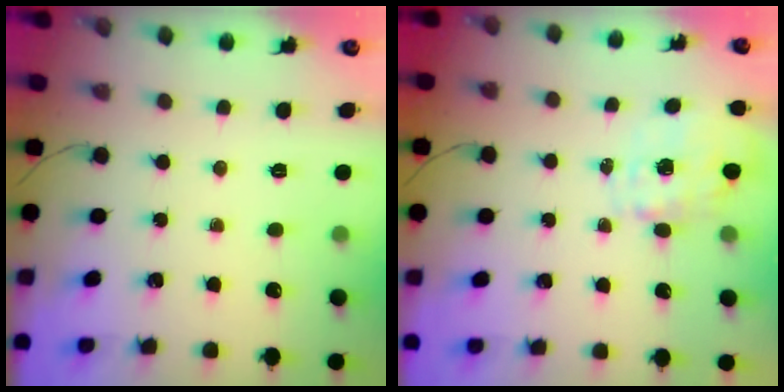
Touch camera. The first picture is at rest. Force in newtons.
{"total": 7.0, "press": 7.0, "slide": 0.6}